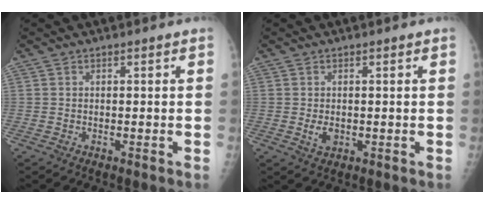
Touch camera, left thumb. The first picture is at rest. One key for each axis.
{"total": 2.3, "fx": -0.1, "fy": 1.6, "fz": 1.7, "tx": -0.025, "ty": -0.004, "tz": 0.002}